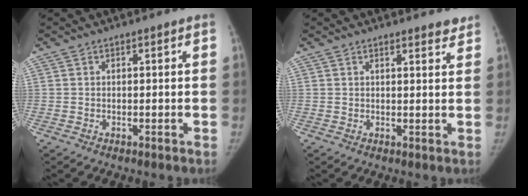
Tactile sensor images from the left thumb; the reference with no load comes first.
{"total": 2.8, "force": [2.5, 0.6, 1.0], "torque": [-0.002, -0.015, 0.025]}